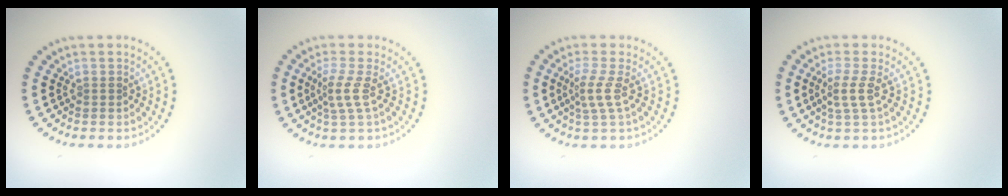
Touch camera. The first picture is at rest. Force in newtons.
{"total": 2.1, "press": 1.4, "slide": 1.6}
{"total": 2.2, "press": 1.5, "slide": 1.6}
{"total": 2.1, "press": 1.6, "slide": 1.4}